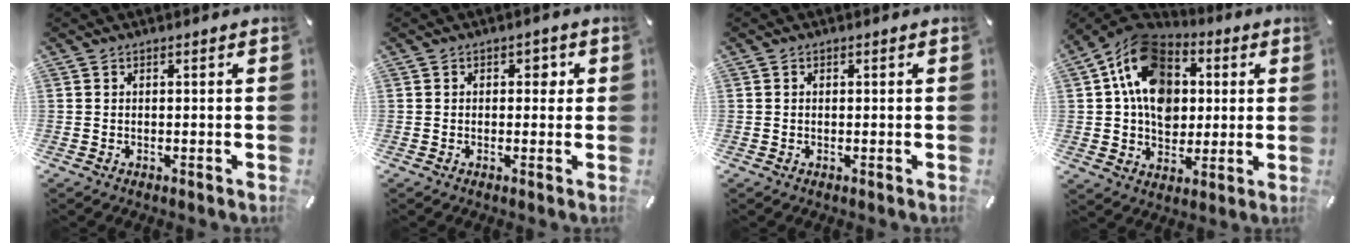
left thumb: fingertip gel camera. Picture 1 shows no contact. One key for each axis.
{"total": 2.2, "fx": 0.2, "fy": 1.7, "fz": 1.4, "tx": -0.014, "ty": 0.003, "tz": -0.004}
{"total": 0.5, "fx": 0.0, "fy": 0.4, "fz": 0.3, "tx": -0.006, "ty": 0.002, "tz": 0.000}
{"total": 16.5, "fx": 3.2, "fy": 13.7, "fz": 8.7, "tx": -0.154, "ty": -0.008, "tz": 0.057}